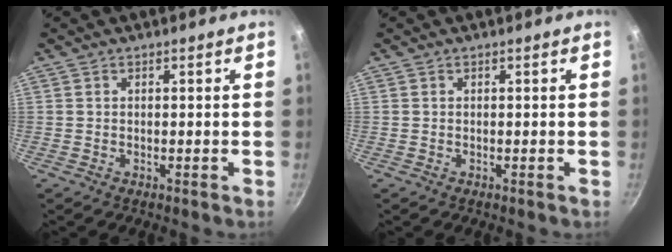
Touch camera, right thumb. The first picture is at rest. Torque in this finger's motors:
{"motor_torque": [-0.02, 0.01, 0.15, -0.01, 0.00]}